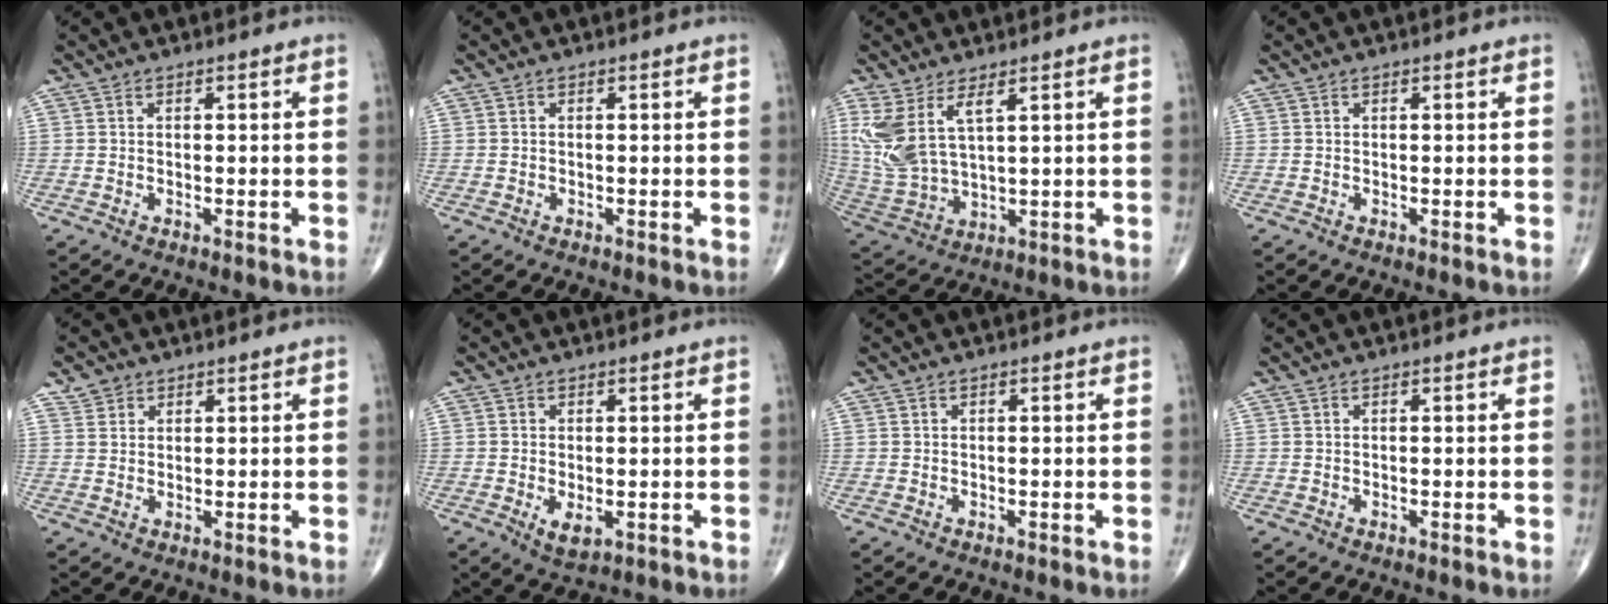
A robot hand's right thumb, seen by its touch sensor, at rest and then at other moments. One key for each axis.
{"total": 0.0}
{"total": 11.1, "fx": 4.7, "fy": 4.5, "fz": 9.0, "tx": -0.212, "ty": -0.022, "tz": 0.112}
{"total": 0.0}
{"total": 2.3, "fx": 1.6, "fy": 1.7, "fz": 0.2, "tx": 0.009, "ty": -0.003, "tz": 0.023}
{"total": 3.1, "fx": -0.7, "fy": 1.5, "fz": 2.6, "tx": -0.044, "ty": -0.009, "tz": -0.004}
{"total": 0.0}
{"total": 0.0}